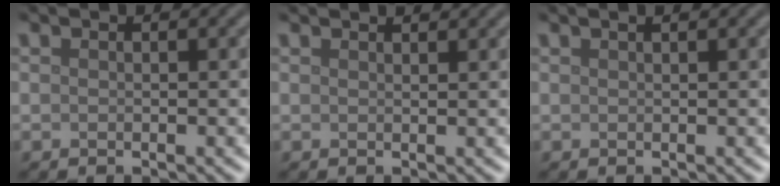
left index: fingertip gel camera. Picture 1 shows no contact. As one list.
[{"total": 1.9, "force": [1.7, 0.4, 0.7], "torque": [-0.006, 0.000, 0.012]}, {"total": 1.1, "force": [0.7, 0.3, 0.8], "torque": [-0.006, -0.001, 0.004]}]